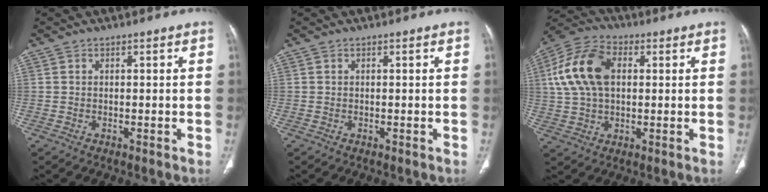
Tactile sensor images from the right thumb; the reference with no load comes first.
{"total": 0.0}
{"total": 14.2, "force": [2.8, 9.0, 10.6], "torque": [-0.211, 0.021, 0.048]}